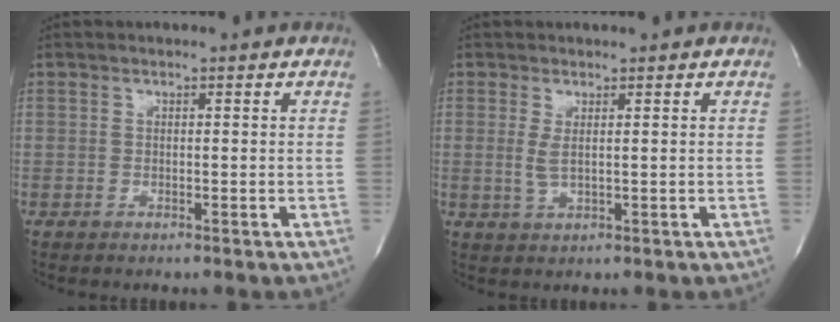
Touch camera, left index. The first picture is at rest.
{"total": 2.1, "force": [0.4, 0.4, 2.0], "torque": [-0.053, -0.003, 0.017]}